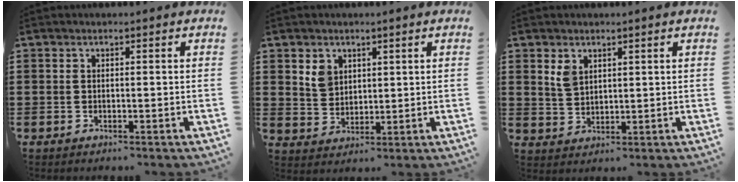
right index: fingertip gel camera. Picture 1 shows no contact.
{"total": 3.9, "force": [2.1, 3.0, 1.2], "torque": [-0.037, 0.012, 0.041]}
{"total": 3.0, "force": [1.9, 1.8, 1.5], "torque": [-0.037, 0.005, 0.035]}